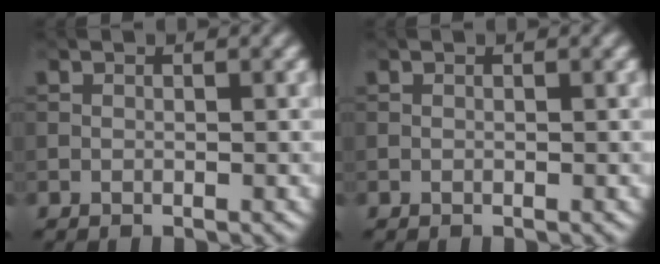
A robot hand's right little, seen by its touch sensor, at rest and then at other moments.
{"total": 0.0}